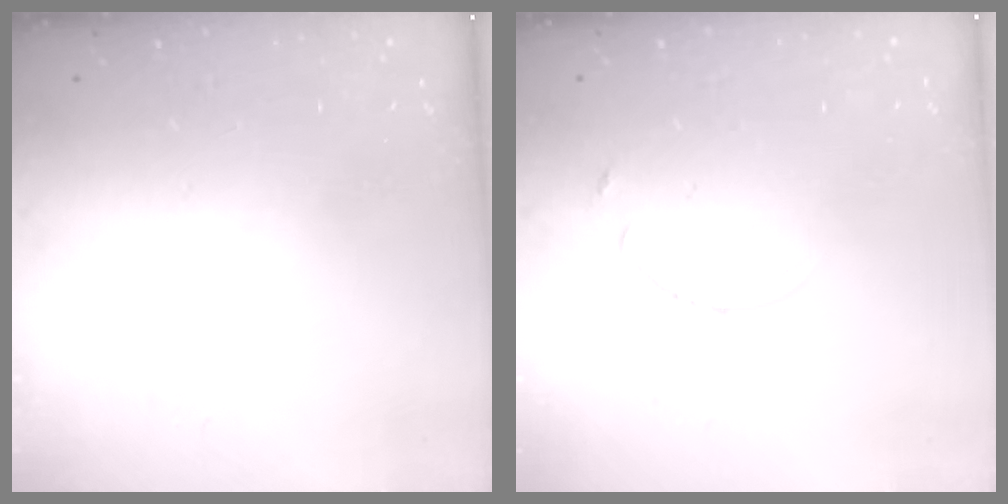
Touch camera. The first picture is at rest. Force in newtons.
{"total": 4.9, "press": 4.9, "slide": 0.6}